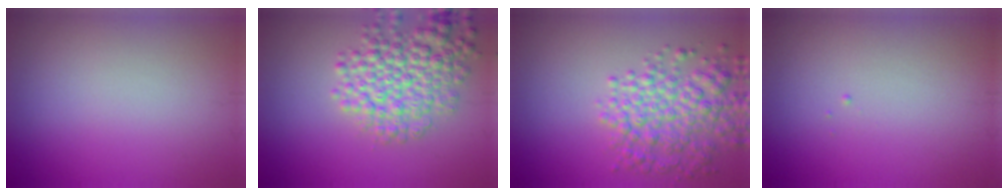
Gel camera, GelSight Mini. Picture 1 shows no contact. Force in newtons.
{"total": 6.0, "press": 6.0, "slide": 0.2}
{"total": 5.6, "press": 5.6, "slide": 0.2}
{"total": 0.0}